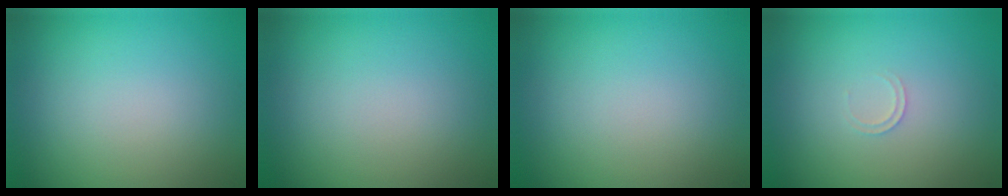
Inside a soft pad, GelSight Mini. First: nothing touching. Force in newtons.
{"total": 0.0}
{"total": 0.0}
{"total": 0.7, "press": 0.7, "slide": 0.1}